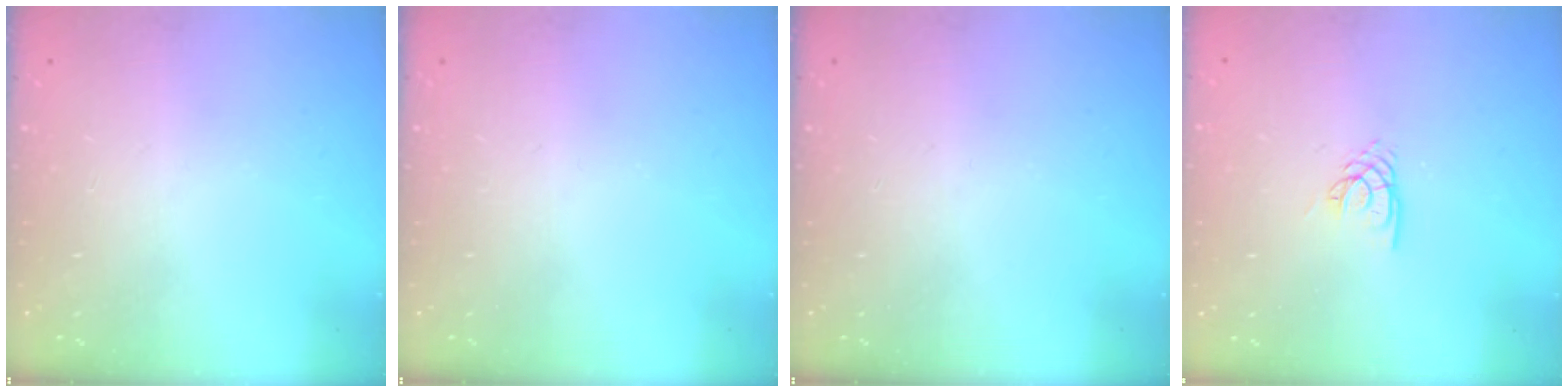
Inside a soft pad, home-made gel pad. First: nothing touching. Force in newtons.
{"total": 0.0}
{"total": 0.0}
{"total": 2.1, "press": 2.1, "slide": 0.1}